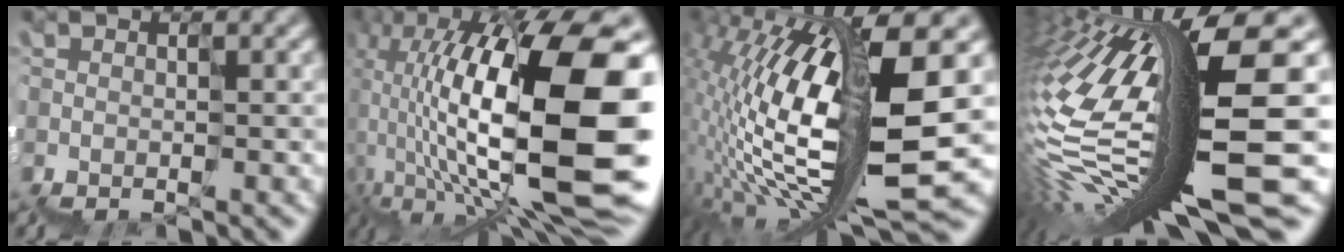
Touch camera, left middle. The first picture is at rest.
{"total": 15.8, "force": [2.1, 6.6, 14.2], "torque": [-0.253, 0.014, 0.057]}
{"total": 13.5, "force": [2.5, 3.8, 12.6], "torque": [-0.243, 0.015, 0.067]}
{"total": 14.3, "force": [-0.8, 3.0, 13.9], "torque": [-0.270, -0.005, 0.008]}